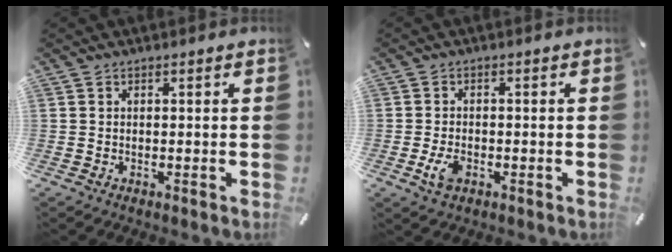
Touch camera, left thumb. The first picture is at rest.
{"total": 4.1, "force": [-1.6, 2.4, 2.9], "torque": [-0.076, -0.002, -0.032]}